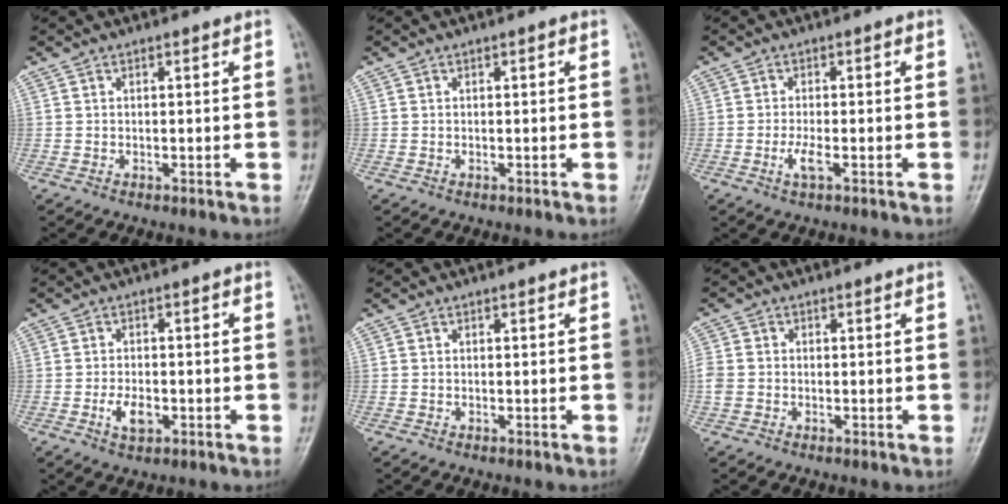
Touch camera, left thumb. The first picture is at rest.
{"total": 0.6, "force": [0.0, 0.4, 0.5], "torque": [-0.001, 0.003, -0.002]}
{"total": 3.7, "force": [-1.0, 1.2, 3.3], "torque": [-0.065, 0.005, -0.021]}
{"total": 4.8, "force": [-1.7, 2.8, 3.6], "torque": [-0.058, 0.010, -0.029]}
{"total": 0.0}
{"total": 4.0, "force": [-0.7, 3.4, 2.0], "torque": [-0.047, 0.006, -0.015]}